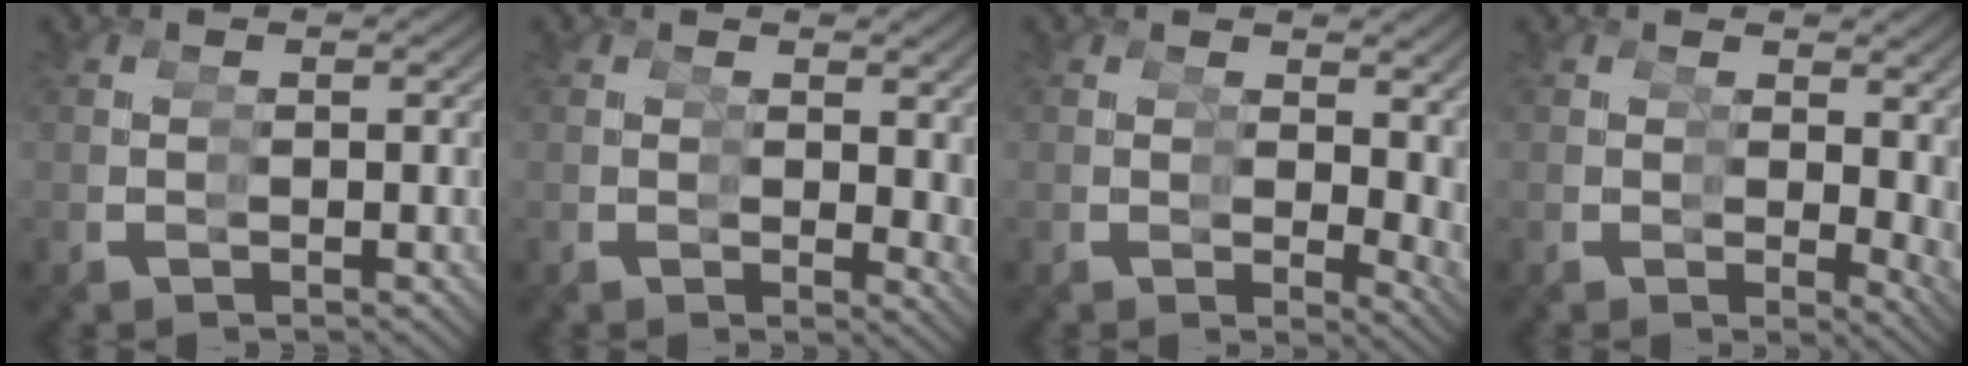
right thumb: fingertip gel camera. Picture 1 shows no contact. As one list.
[{"total": 1.6, "force": [1.0, 0.8, 1.0], "torque": [0.007, 0.000, 0.010]}, {"total": 3.2, "force": [1.1, 1.9, 2.3], "torque": [-0.004, -0.009, 0.014]}, {"total": 2.8, "force": [1.0, 1.6, 2.1], "torque": [-0.005, -0.008, 0.012]}]